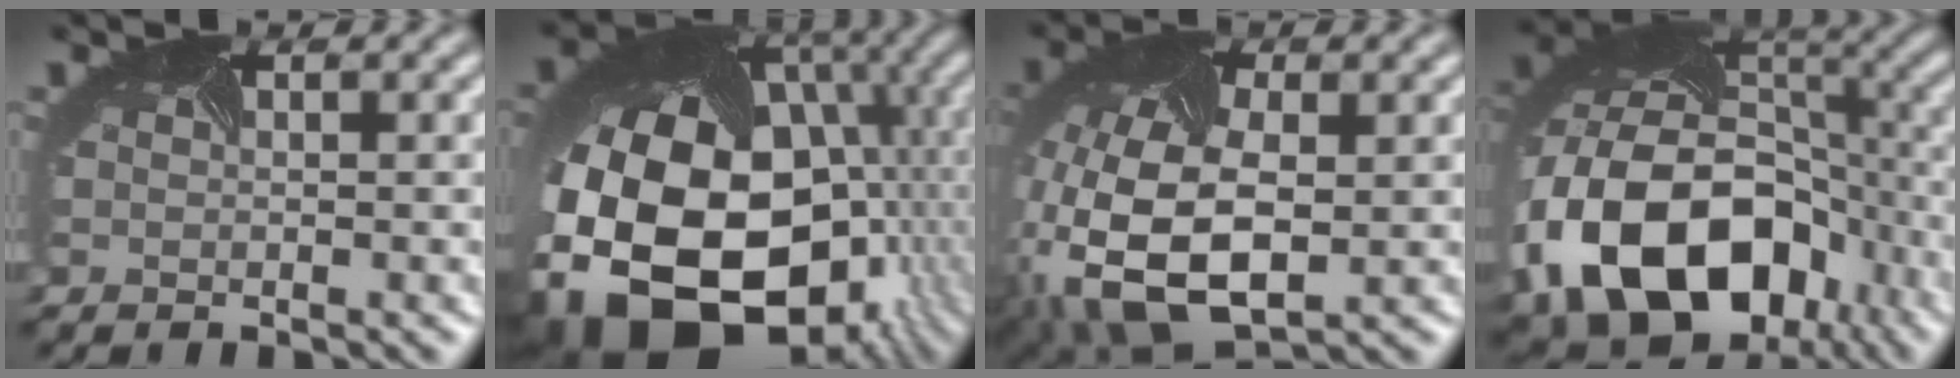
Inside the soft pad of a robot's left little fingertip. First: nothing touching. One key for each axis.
{"total": 22.0, "fx": -5.8, "fy": 15.9, "fz": 14.1, "tx": -0.318, "ty": -0.074, "tz": -0.075}
{"total": 12.7, "fx": -3.7, "fy": 7.5, "fz": 9.6, "tx": -0.233, "ty": -0.039, "tz": -0.054}
{"total": 16.5, "fx": -6.0, "fy": 11.9, "fz": 9.8, "tx": -0.208, "ty": -0.037, "tz": -0.090}